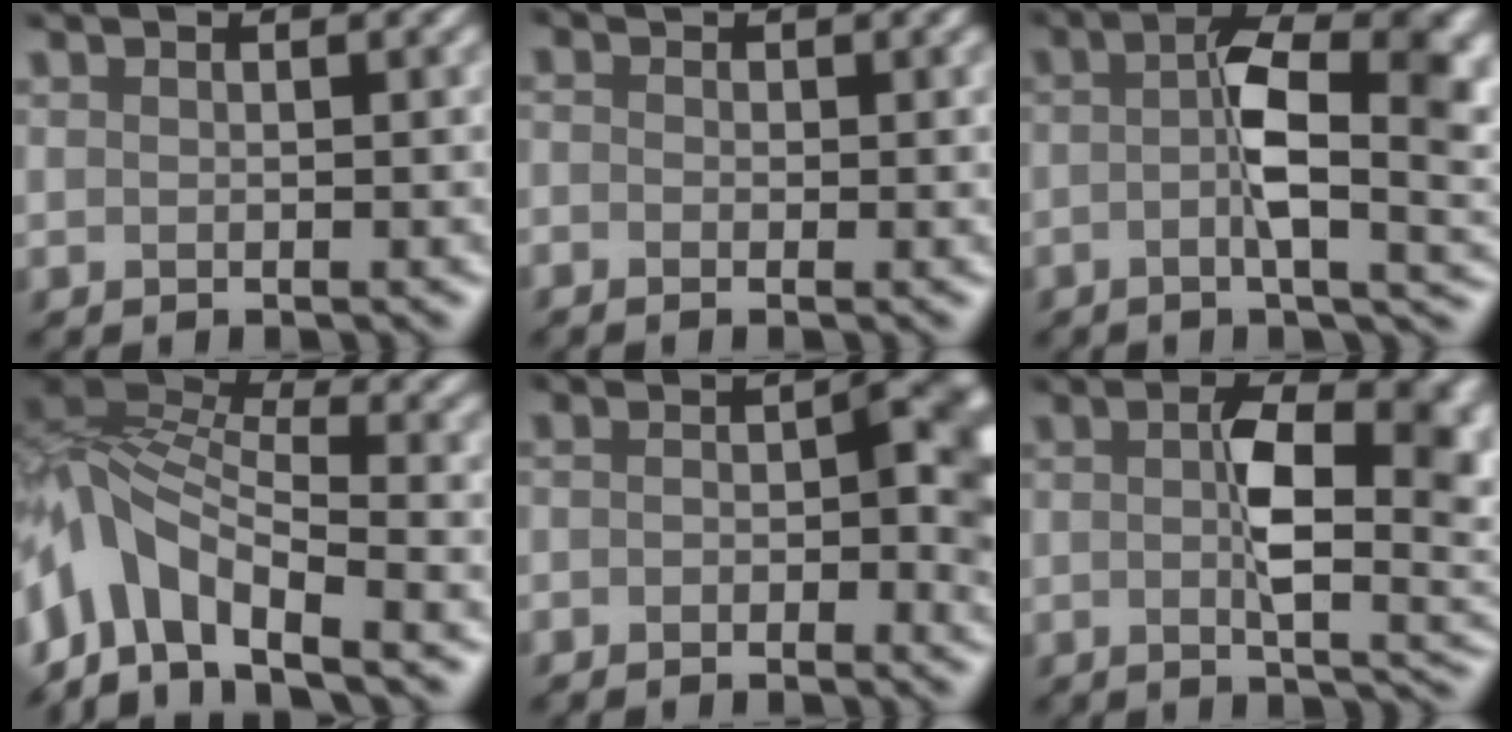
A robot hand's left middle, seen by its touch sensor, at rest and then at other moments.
{"total": 1.9, "force": [-1.6, -0.8, -0.7], "torque": [-0.010, -0.002, 0.000]}
{"total": 5.4, "force": [-0.8, 0.7, 5.3], "torque": [-0.111, 0.012, 0.003]}
{"total": 6.8, "force": [-4.1, 3.0, 4.6], "torque": [-0.115, 0.012, -0.069]}
{"total": 2.8, "force": [-2.0, 0.5, 1.9], "torque": [-0.049, 0.001, -0.014]}
{"total": 5.8, "force": [-0.1, 1.1, 5.7], "torque": [-0.108, 0.006, 0.014]}